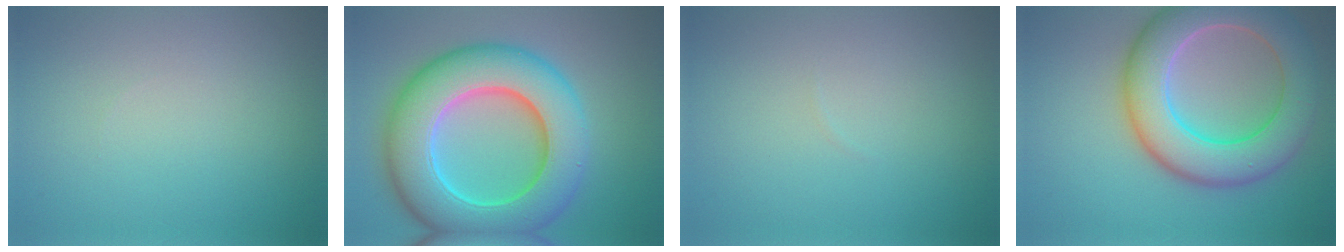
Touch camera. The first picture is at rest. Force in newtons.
{"total": 11.8, "press": 11.8, "slide": 0.2}
{"total": 0.0}
{"total": 9.6, "press": 9.6, "slide": 0.6}